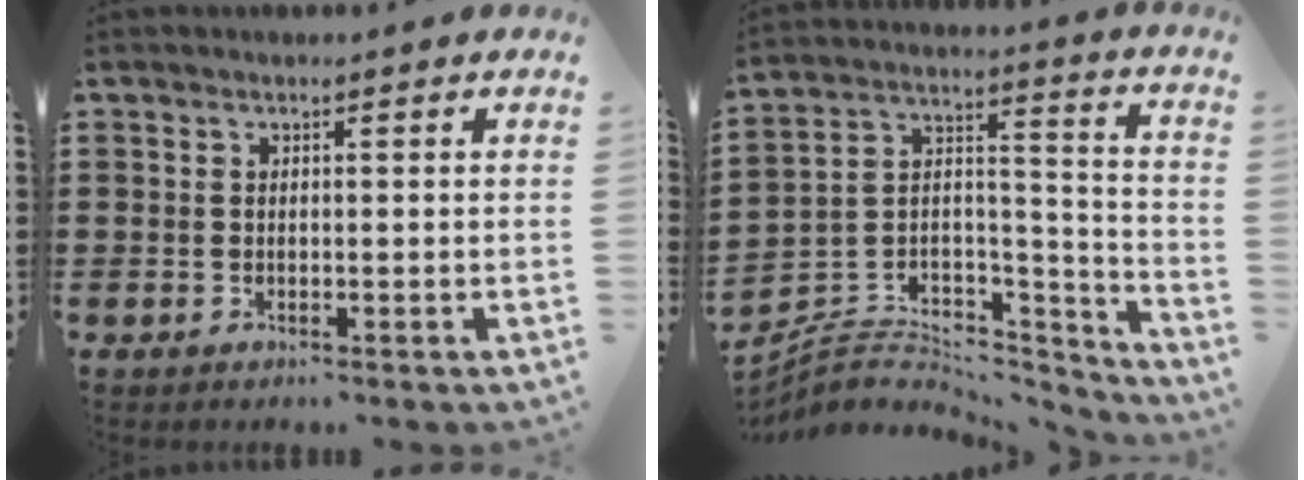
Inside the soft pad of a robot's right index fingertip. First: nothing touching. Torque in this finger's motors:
{"motor_torque": [-1.83, 0.28, -1.05, -0.21]}